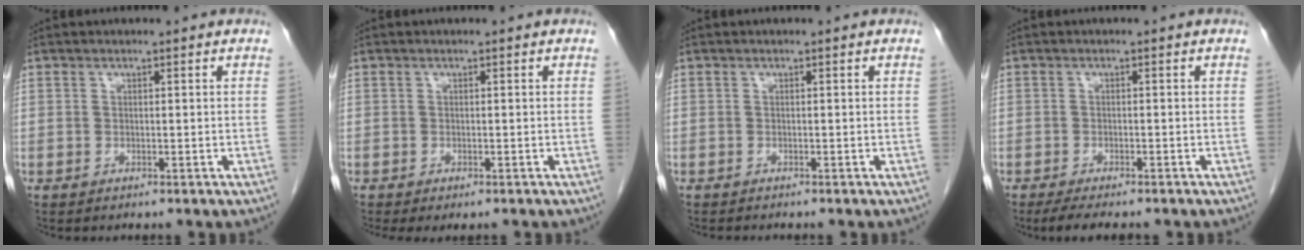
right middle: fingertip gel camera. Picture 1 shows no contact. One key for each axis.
{"total": 2.4, "fx": -1.9, "fy": 0.8, "fz": 1.2, "tx": -0.012, "ty": -0.006, "tz": -0.025}
{"total": 1.2, "fx": -1.2, "fy": 0.1, "fz": 0.4, "tx": -0.011, "ty": -0.003, "tz": -0.016}
{"total": 5.5, "fx": -4.5, "fy": 1.1, "fz": 2.9, "tx": -0.044, "ty": -0.011, "tz": -0.066}